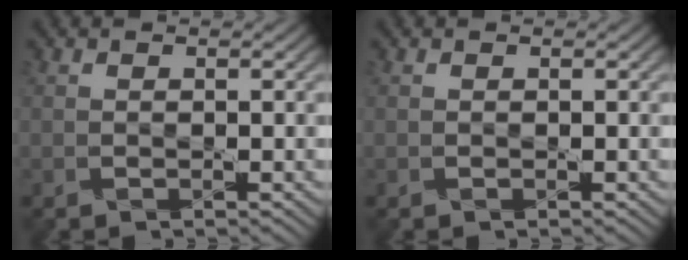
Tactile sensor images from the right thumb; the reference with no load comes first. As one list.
[{"total": 0.0}]